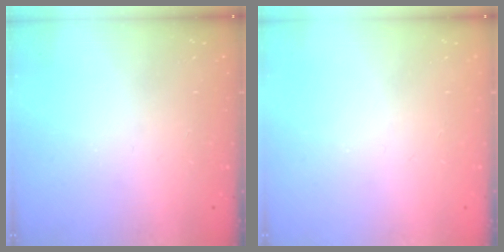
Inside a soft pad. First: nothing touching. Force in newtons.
{"total": 0.0}